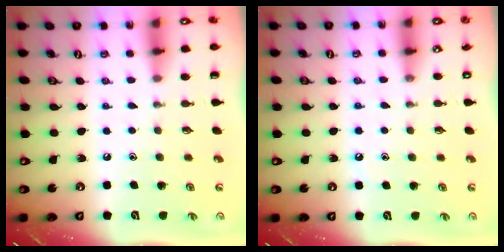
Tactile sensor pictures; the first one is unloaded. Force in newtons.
{"total": 5.3, "press": 5.3, "slide": 0.6}